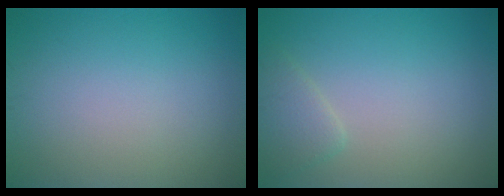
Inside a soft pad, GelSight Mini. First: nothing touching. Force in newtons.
{"total": 1.9, "press": 1.9, "slide": 0.2}